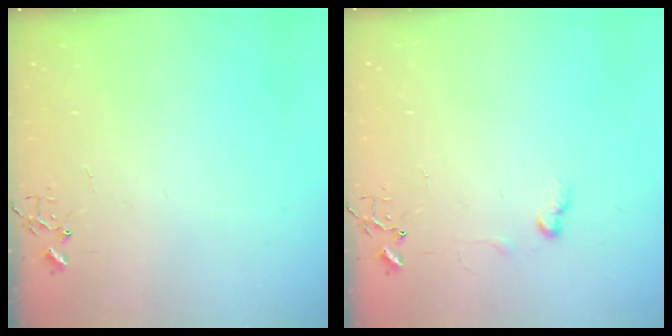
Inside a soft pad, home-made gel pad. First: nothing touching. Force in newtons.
{"total": 6.7, "press": 6.6, "slide": 0.9}